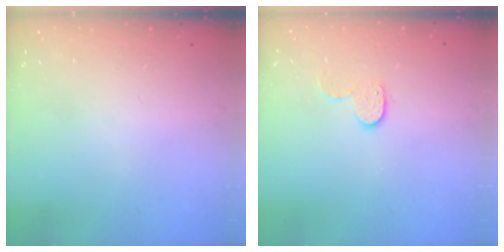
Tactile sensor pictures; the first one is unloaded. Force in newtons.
{"total": 5.6, "press": 5.6, "slide": 0.4}